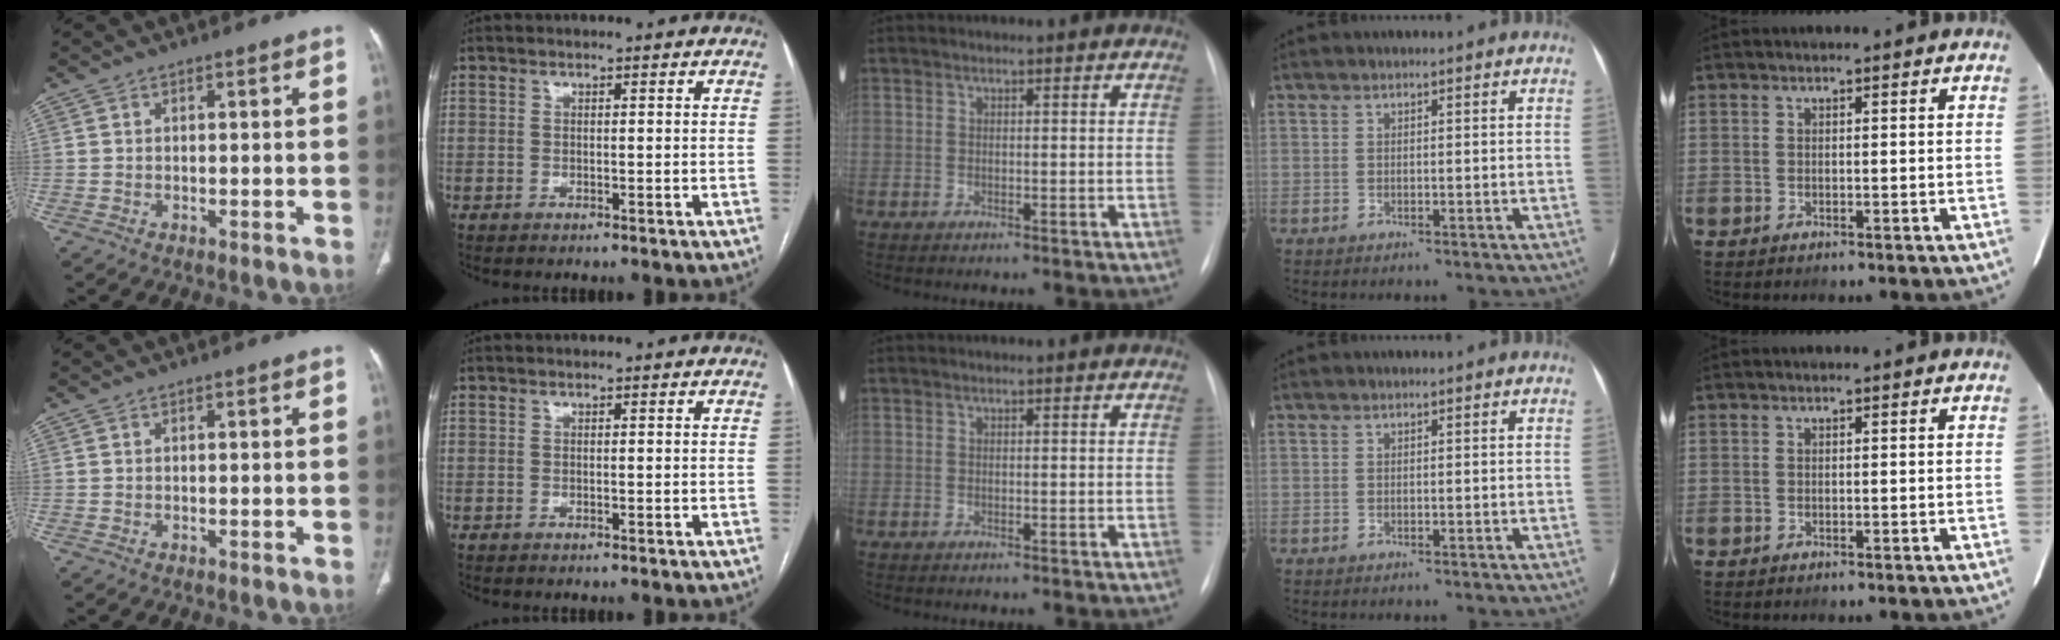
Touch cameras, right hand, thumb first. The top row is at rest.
{}